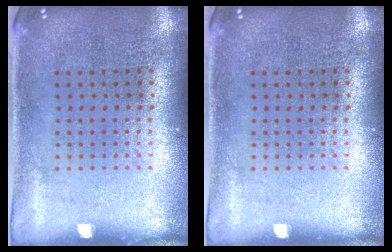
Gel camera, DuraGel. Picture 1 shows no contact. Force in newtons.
{"total": 0.0}